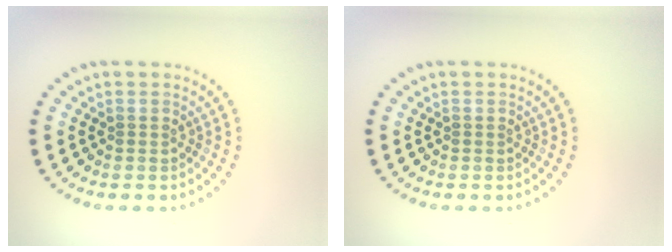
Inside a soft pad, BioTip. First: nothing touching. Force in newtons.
{"total": 0.0}